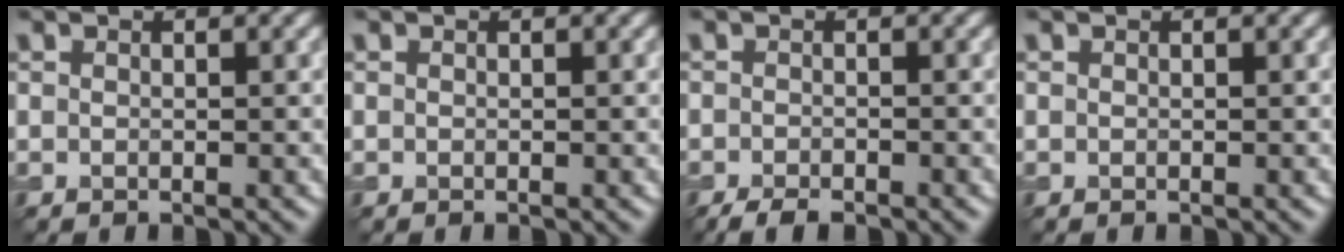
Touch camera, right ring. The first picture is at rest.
{"total": 0.0}
{"total": 2.4, "force": [-1.9, 0.7, 1.3], "torque": [-0.025, -0.003, -0.035]}
{"total": 0.0}